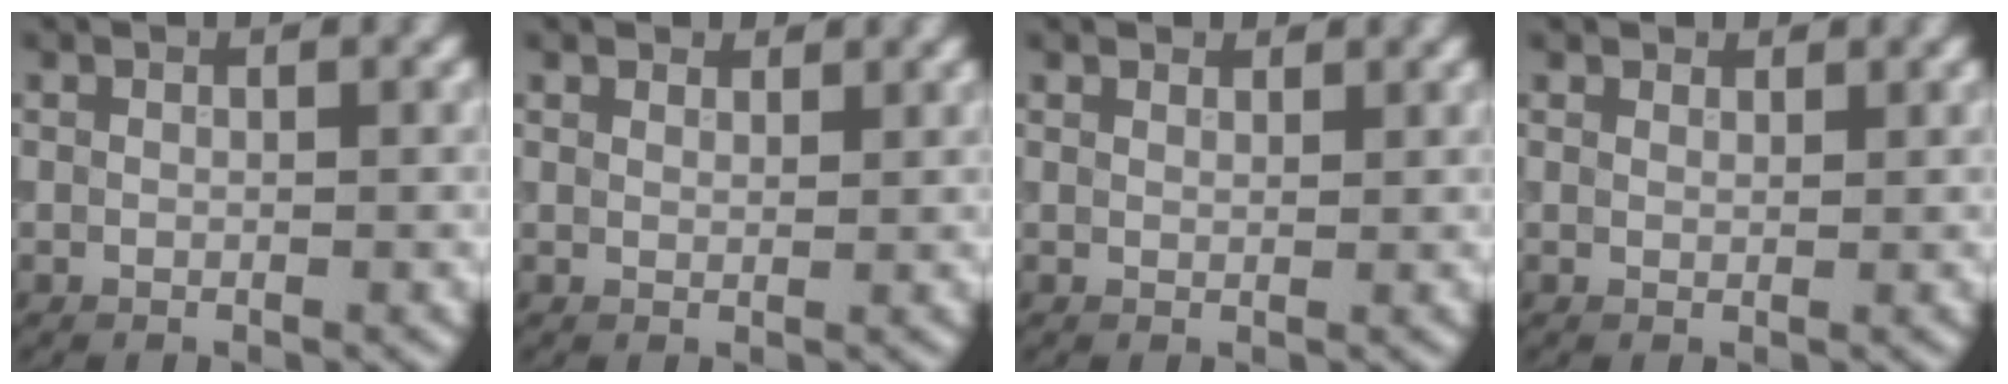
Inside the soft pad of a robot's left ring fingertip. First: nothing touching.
{"total": 2.2, "force": [1.9, 0.9, 0.5], "torque": [-0.013, -0.006, 0.036]}
{"total": 1.8, "force": [1.6, 0.7, 0.5], "torque": [-0.009, -0.006, 0.030]}
{"total": 1.5, "force": [1.4, 0.6, 0.3], "torque": [-0.008, -0.002, 0.017]}